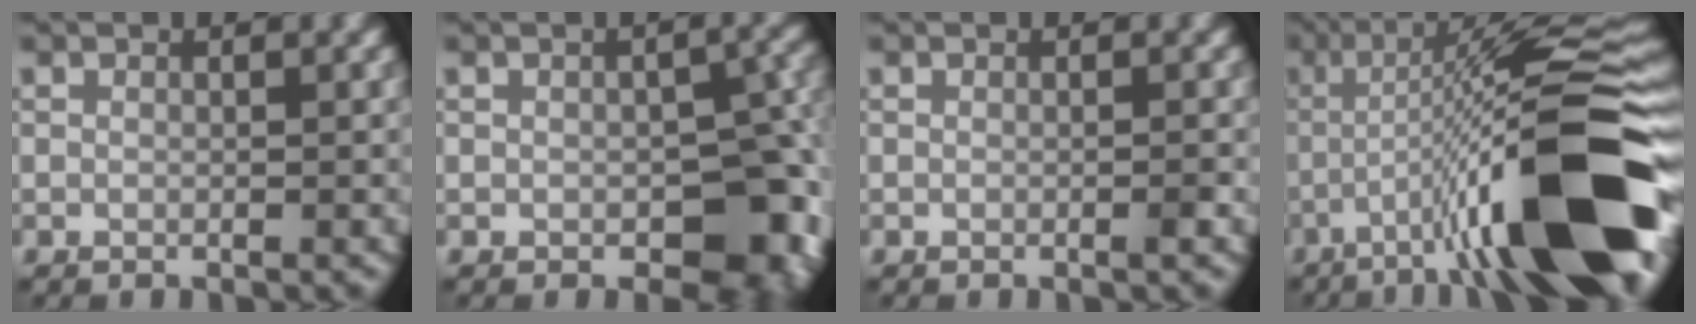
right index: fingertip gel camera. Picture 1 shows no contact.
{"total": 8.1, "force": [-1.9, 4.7, 6.3], "torque": [-0.069, -0.011, -0.014]}
{"total": 0.6, "force": [-0.3, -0.1, 0.5], "torque": [-0.009, 0.002, -0.006]}
{"total": 16.1, "force": [-5.6, 3.0, 14.8], "torque": [-0.228, 0.013, -0.089]}